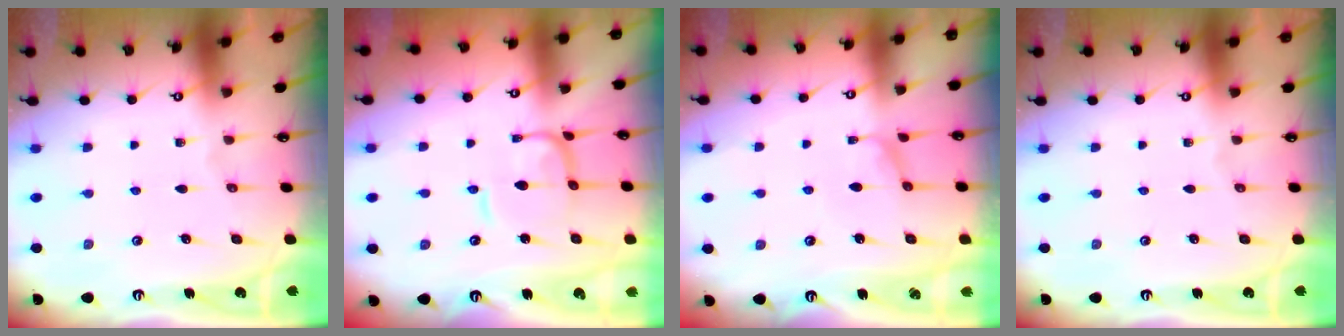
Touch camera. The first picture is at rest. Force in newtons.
{"total": 1.2, "press": 1.2, "slide": 0.4}
{"total": 0.9, "press": 0.8, "slide": 0.4}
{"total": 0.0}